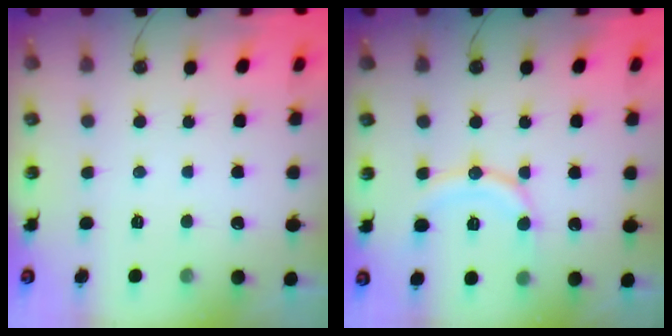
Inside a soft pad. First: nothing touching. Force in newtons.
{"total": 11.7, "press": 11.6, "slide": 1.2}